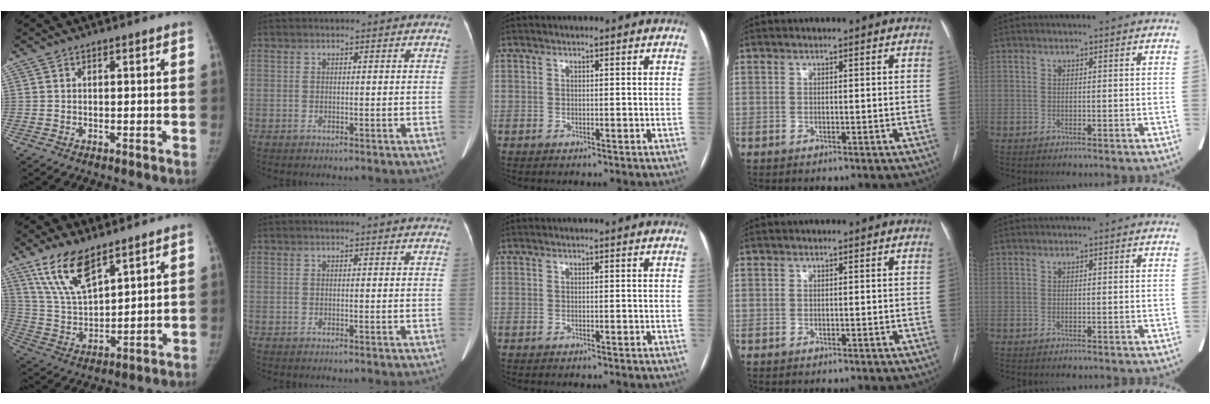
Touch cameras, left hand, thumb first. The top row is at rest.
{"thumb": {"total": 12.2, "force": [8.3, 4.5, 7.7], "torque": [-0.135, -0.038, 0.175]}, "index": {"total": 6.1, "force": [5.9, 0.8, 1.4], "torque": [-0.007, -0.004, 0.041]}}